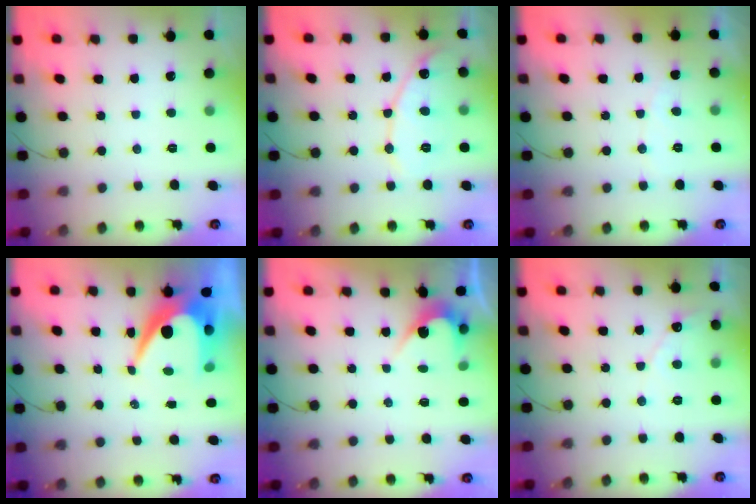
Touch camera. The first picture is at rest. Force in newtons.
{"total": 10.4, "press": 10.3, "slide": 0.8}
{"total": 3.3, "press": 3.3, "slide": 0.2}
{"total": 10.5, "press": 10.5, "slide": 0.7}
{"total": 2.9, "press": 2.9, "slide": 0.1}
{"total": 4.3, "press": 4.3, "slide": 0.2}